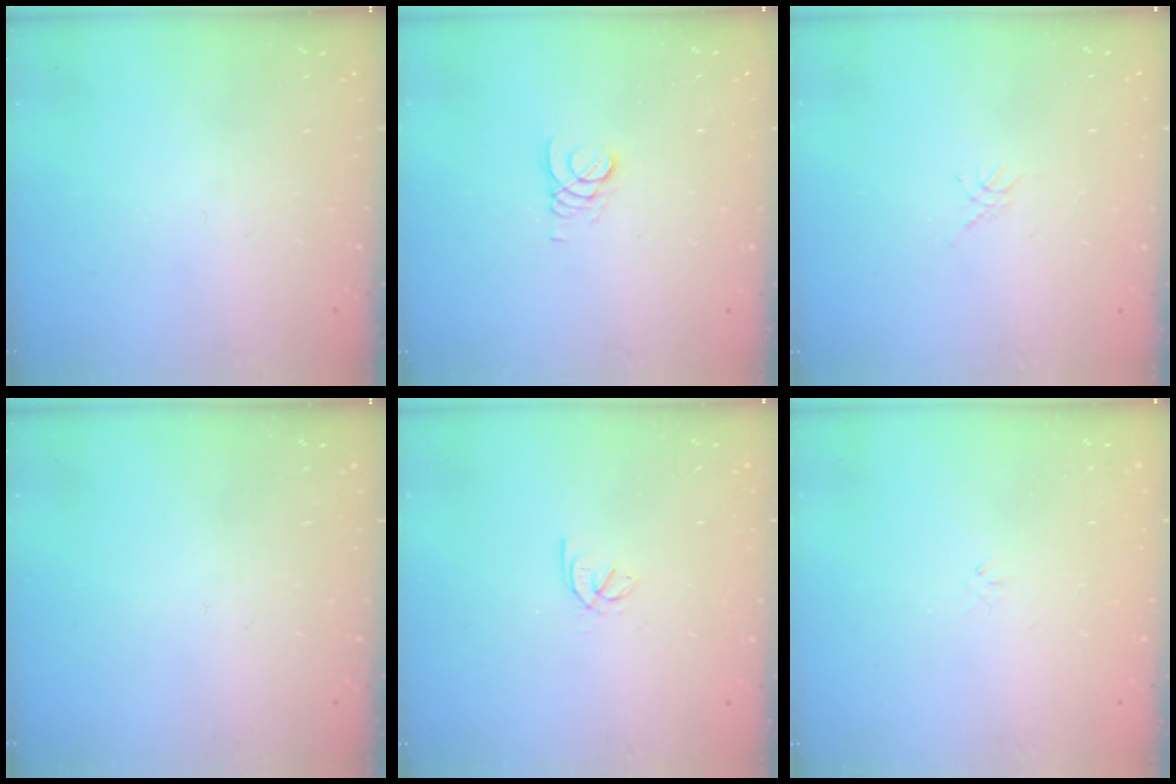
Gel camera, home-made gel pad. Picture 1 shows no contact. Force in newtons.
{"total": 2.2, "press": 2.2, "slide": 0.3}
{"total": 1.1, "press": 1.1, "slide": 0.3}
{"total": 0.0}
{"total": 2.3, "press": 2.2, "slide": 0.5}
{"total": 1.2, "press": 1.2, "slide": 0.4}